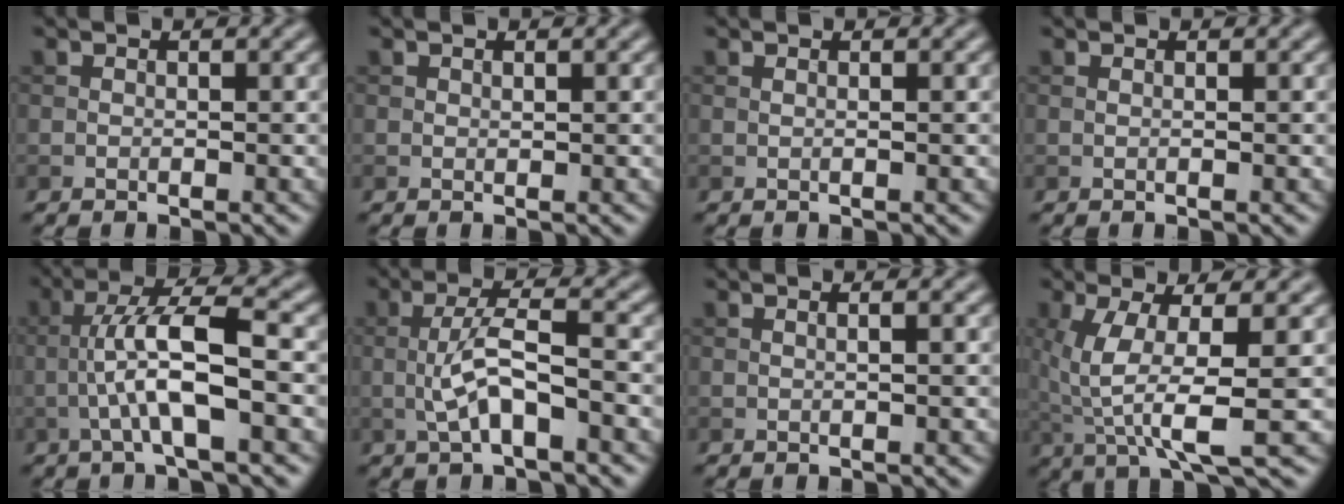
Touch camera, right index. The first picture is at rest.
{"total": 0.0}
{"total": 0.8, "force": [0.3, 0.3, 0.7], "torque": [-0.008, 0.002, -0.003]}
{"total": 0.5, "force": [0.2, 0.2, 0.4], "torque": [-0.005, 0.002, -0.002]}
{"total": 6.5, "force": [-1.3, 1.2, 6.3], "torque": [-0.116, 0.019, -0.027]}
{"total": 4.7, "force": [-1.3, 1.2, 4.4], "torque": [-0.089, 0.011, -0.028]}
{"total": 1.1, "force": [0.3, 0.4, 1.0], "torque": [-0.007, -0.001, -0.002]}
{"total": 6.4, "force": [0.3, 1.6, 6.2], "torque": [-0.133, -0.008, 0.011]}